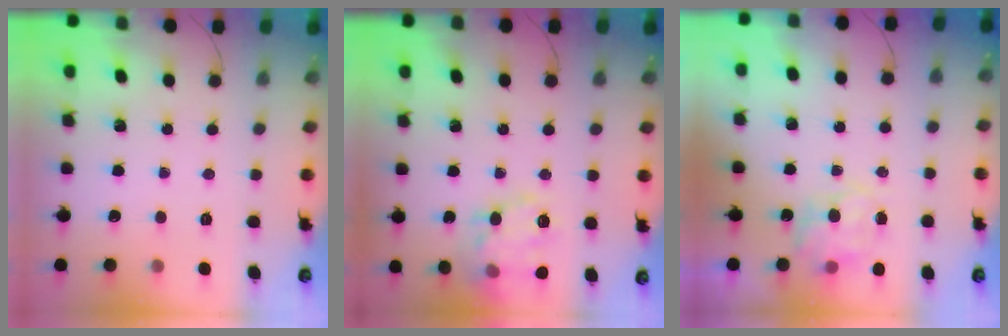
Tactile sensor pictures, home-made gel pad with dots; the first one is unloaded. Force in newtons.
{"total": 16.6, "press": 16.6, "slide": 1.4}
{"total": 7.6, "press": 7.6, "slide": 0.1}